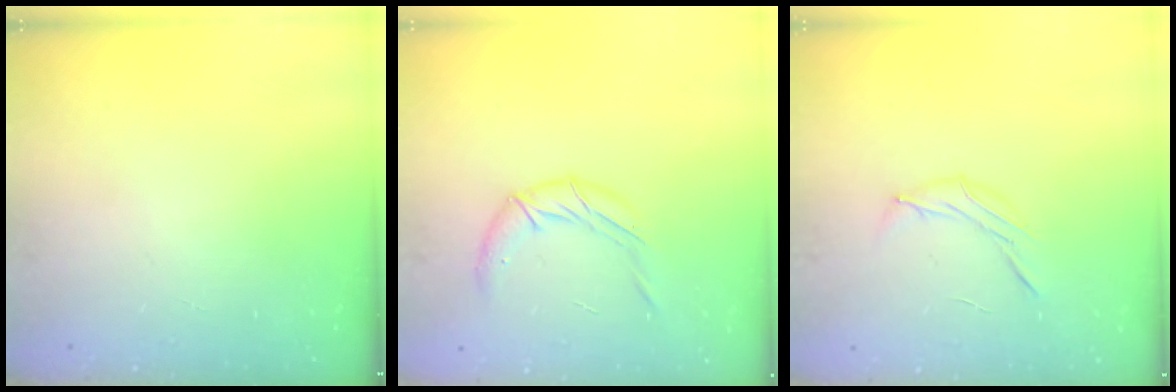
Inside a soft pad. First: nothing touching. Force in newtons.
{"total": 9.5, "press": 9.4, "slide": 1.1}
{"total": 7.0, "press": 6.9, "slide": 1.4}